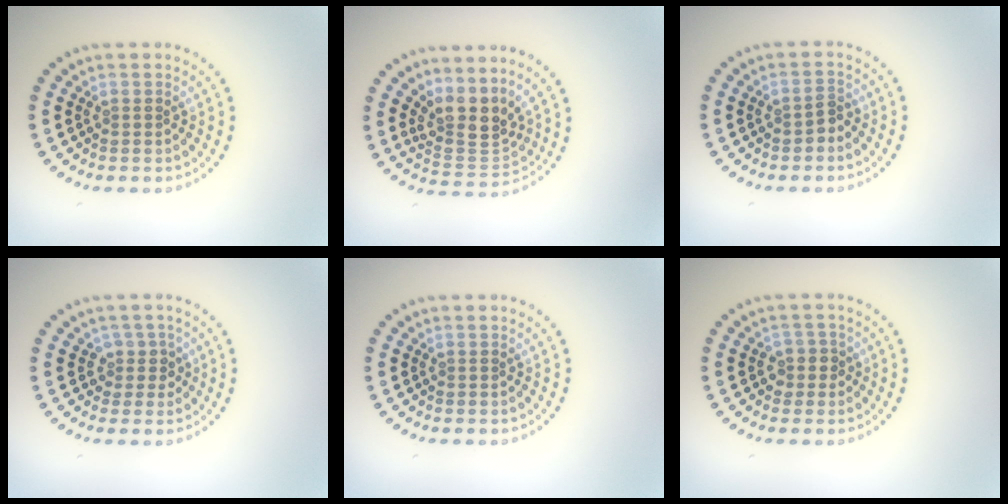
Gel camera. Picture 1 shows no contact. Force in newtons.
{"total": 4.0, "press": 2.9, "slide": 2.7}
{"total": 1.3, "press": 1.2, "slide": 0.6}
{"total": 1.9, "press": 1.5, "slide": 1.1}
{"total": 0.0}
{"total": 1.7, "press": 1.4, "slide": 0.9}